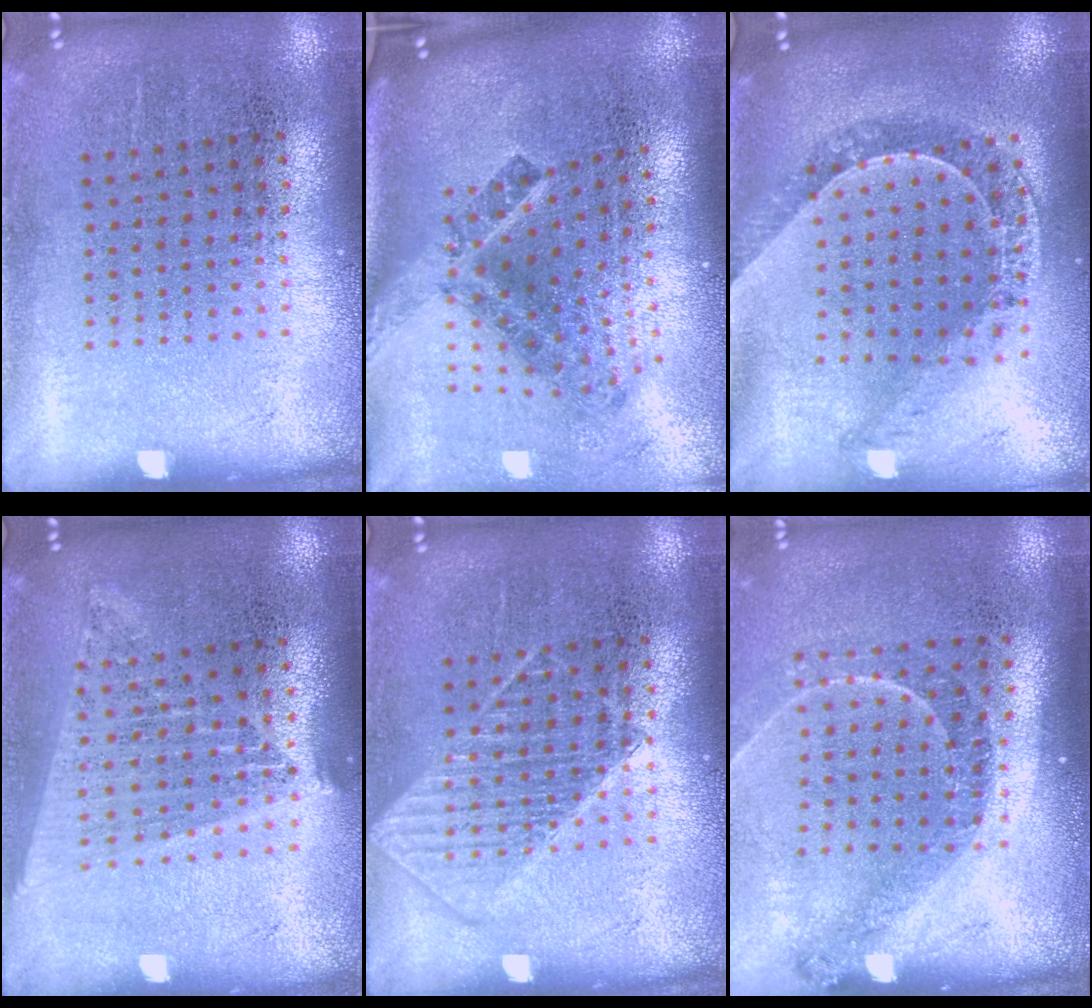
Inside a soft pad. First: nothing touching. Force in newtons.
{"total": 2.9, "press": 1.7, "slide": 2.4}
{"total": 1.1, "press": 1.1, "slide": 0.3}
{"total": 1.7, "press": 1.6, "slide": 0.7}
{"total": 2.0, "press": 2.0, "slide": 0.5}
{"total": 1.3, "press": 1.3, "slide": 0.2}